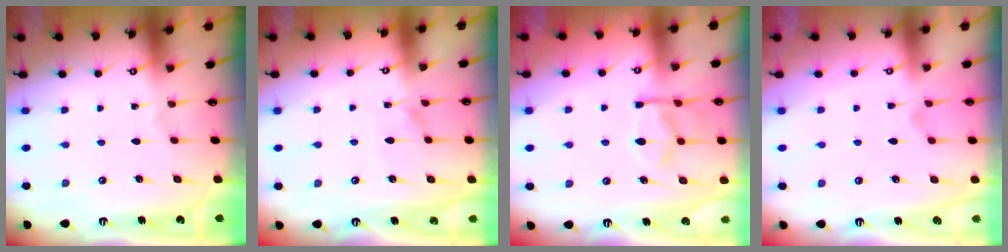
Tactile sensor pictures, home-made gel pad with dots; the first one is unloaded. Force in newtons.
{"total": 4.6, "press": 4.6, "slide": 0.5}
{"total": 6.5, "press": 6.3, "slide": 1.8}
{"total": 1.2, "press": 0.3, "slide": 1.1}